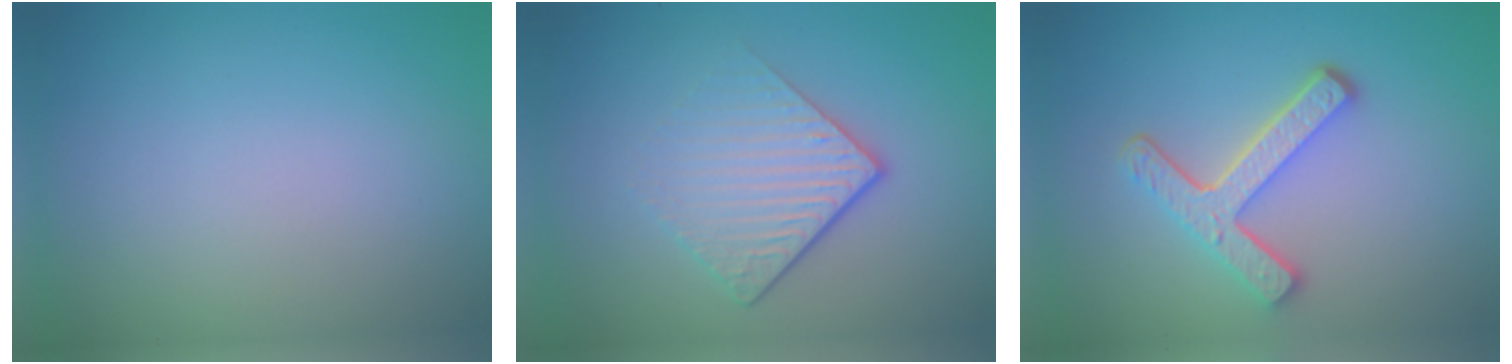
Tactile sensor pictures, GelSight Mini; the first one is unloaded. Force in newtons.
{"total": 4.4, "press": 2.7, "slide": 3.5}
{"total": 4.5, "press": 3.4, "slide": 2.9}